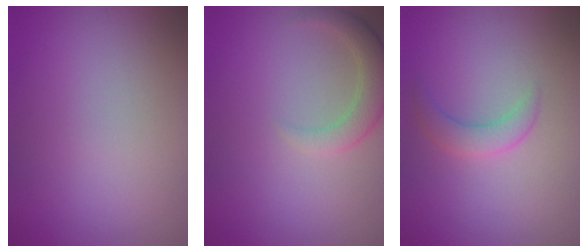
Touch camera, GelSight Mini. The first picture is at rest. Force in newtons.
{"total": 2.9, "press": 2.9, "slide": 0.4}
{"total": 2.1, "press": 2.1, "slide": 0.1}